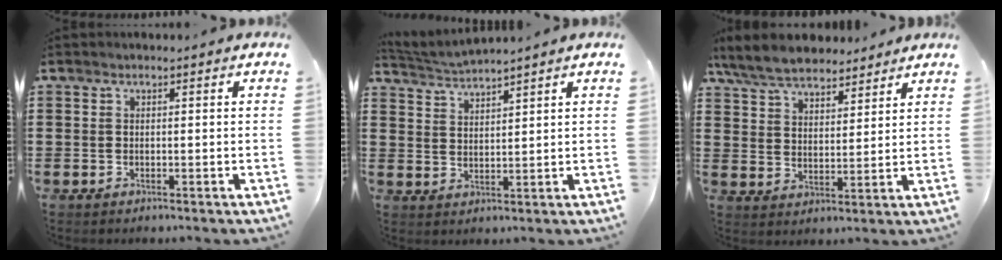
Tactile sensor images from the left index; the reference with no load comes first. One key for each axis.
{"total": 2.7, "fx": 2.6, "fy": -0.5, "fz": 0.2, "tx": -0.014, "ty": -0.011, "tz": 0.048}
{"total": 7.5, "fx": 6.7, "fy": 2.3, "fz": 2.5, "tx": -0.075, "ty": -0.013, "tz": 0.124}